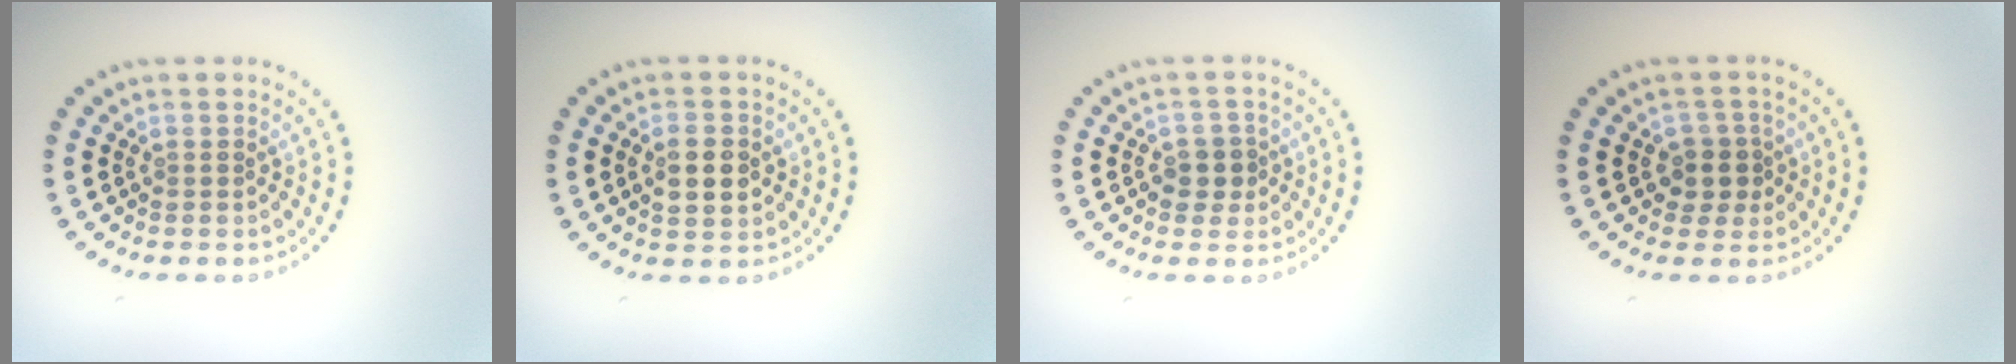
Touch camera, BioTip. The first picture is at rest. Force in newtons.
{"total": 2.9, "press": 2.9, "slide": 0.2}
{"total": 1.8, "press": 1.7, "slide": 0.6}
{"total": 2.2, "press": 1.9, "slide": 1.1}